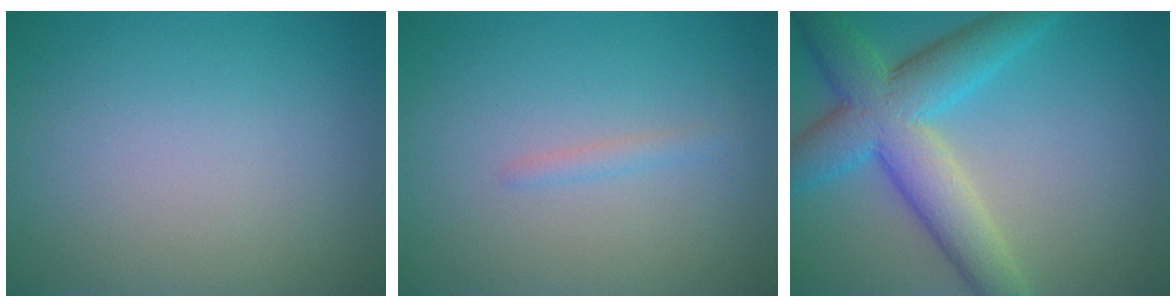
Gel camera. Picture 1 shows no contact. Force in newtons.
{"total": 1.0, "press": 1.0, "slide": 0.0}
{"total": 8.3, "press": 8.3, "slide": 0.4}